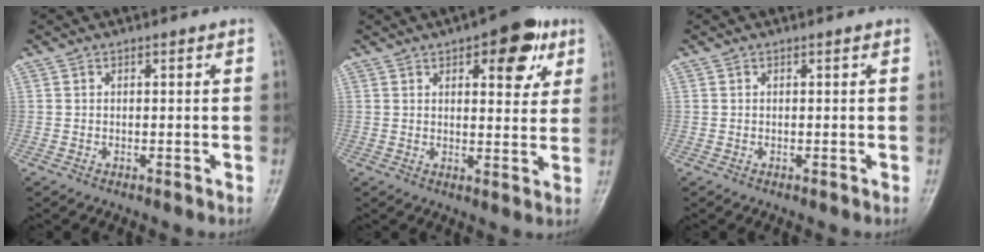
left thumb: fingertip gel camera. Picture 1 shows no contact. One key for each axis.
{"total": 10.6, "fx": 5.0, "fy": 4.8, "fz": 8.0, "tx": -0.068, "ty": -0.015, "tz": 0.060}
{"total": 0.0}